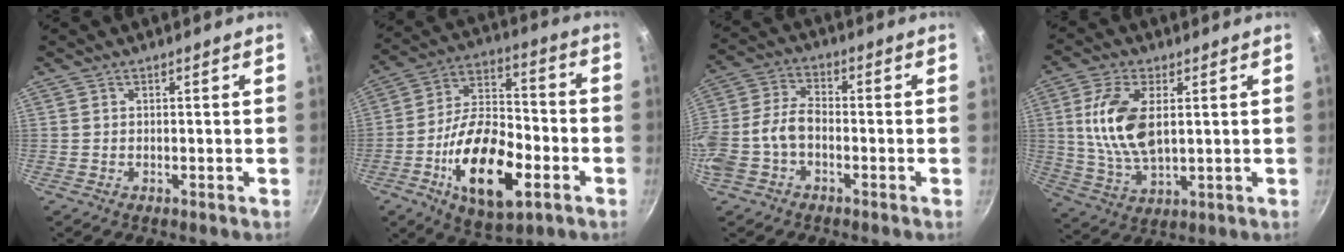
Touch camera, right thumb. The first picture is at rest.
{"total": 20.4, "force": [-7.1, 10.0, 16.4], "torque": [-0.267, 0.033, -0.125]}
{"total": 9.0, "force": [-3.0, 5.4, 6.6], "torque": [-0.141, 0.034, -0.070]}
{"total": 12.6, "force": [2.2, 6.5, 10.6], "torque": [-0.204, -0.008, 0.047]}